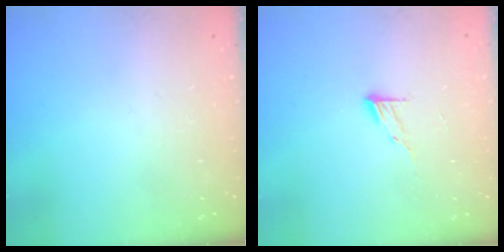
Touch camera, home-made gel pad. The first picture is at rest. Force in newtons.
{"total": 5.9, "press": 5.9, "slide": 0.6}